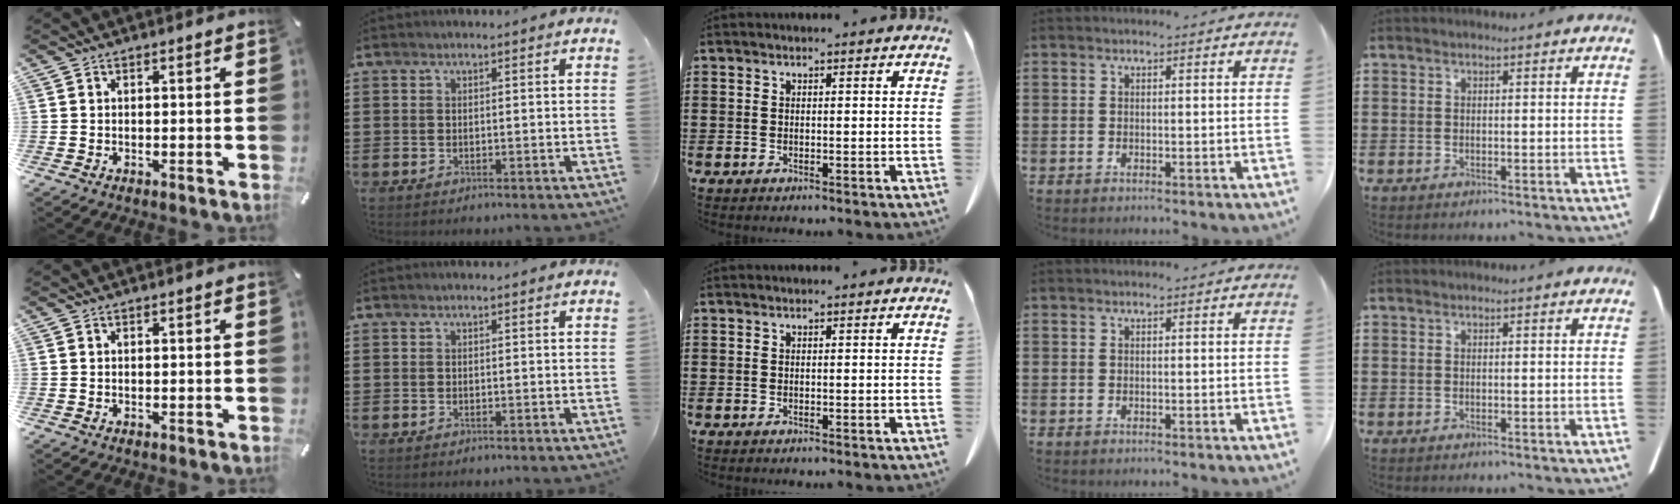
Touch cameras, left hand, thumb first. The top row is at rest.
{}